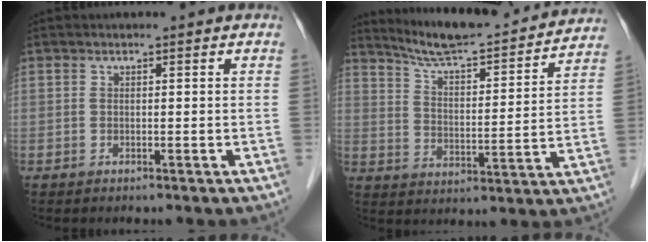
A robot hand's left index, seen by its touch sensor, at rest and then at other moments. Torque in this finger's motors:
{"motor_torque": [0.13, -0.41, 0.21, 0.06]}